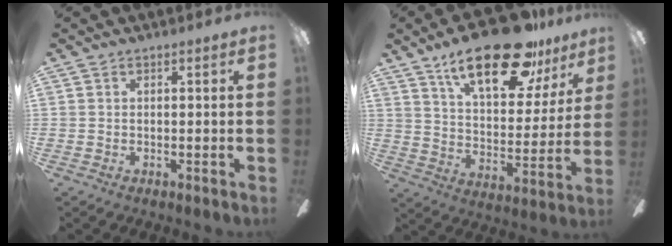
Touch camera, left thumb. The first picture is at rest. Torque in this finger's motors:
{"motor_torque": [0.31, 0.42, 1.60, -1.17, 0.19]}